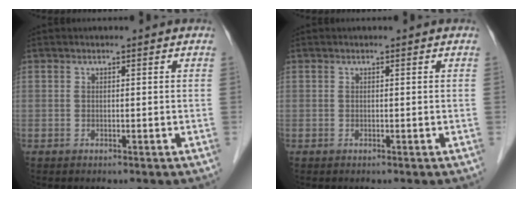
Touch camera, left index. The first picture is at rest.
{"total": 0.0}